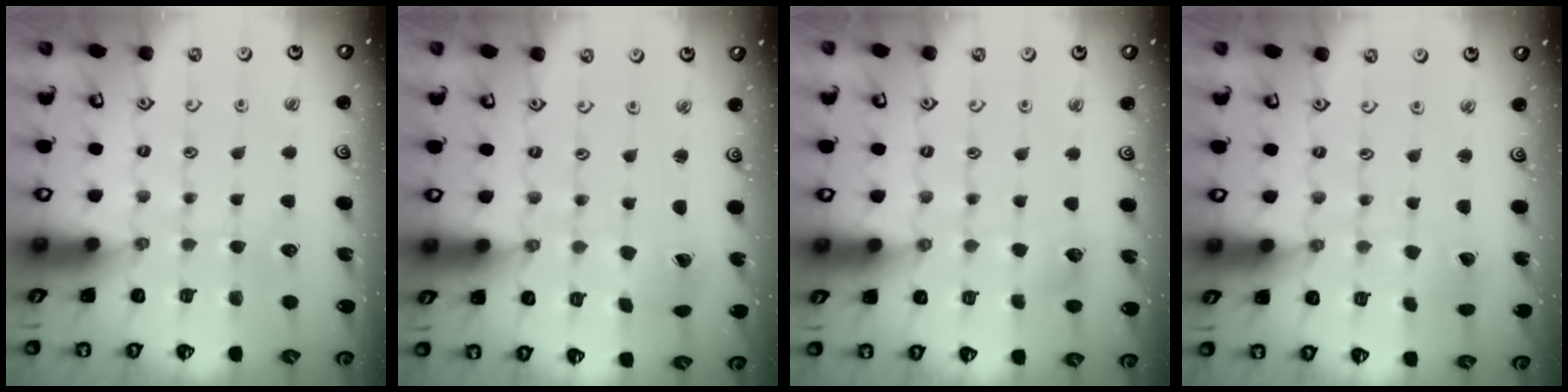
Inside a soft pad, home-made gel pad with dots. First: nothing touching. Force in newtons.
{"total": 1.2, "press": 1.2, "slide": 0.1}
{"total": 4.3, "press": 4.3, "slide": 0.5}
{"total": 2.1, "press": 2.1, "slide": 0.3}